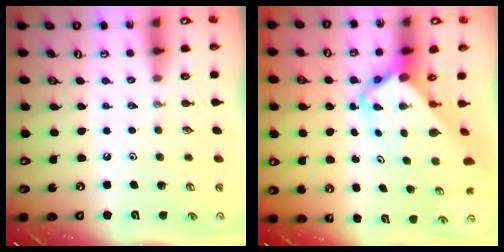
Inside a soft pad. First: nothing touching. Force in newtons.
{"total": 4.9, "press": 4.9, "slide": 0.5}